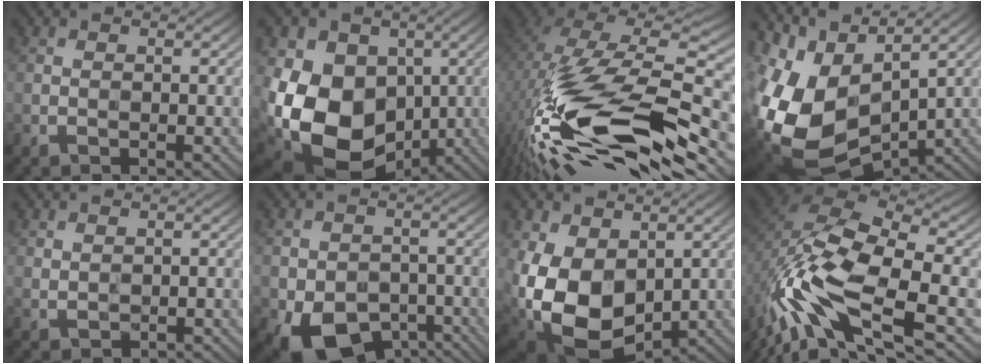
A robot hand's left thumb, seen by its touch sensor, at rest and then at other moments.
{"total": 18.2, "force": [-1.6, 14.1, 11.3], "torque": [-0.229, -0.030, -0.035]}
{"total": 19.0, "force": [-6.5, 8.0, 15.9], "torque": [-0.327, -0.026, -0.112]}
{"total": 15.6, "force": [-0.3, 9.0, 12.7], "torque": [-0.297, -0.029, 0.022]}
{"total": 1.1, "force": [1.0, 0.4, 0.0], "torque": [-0.004, 0.000, 0.026]}
{"total": 9.2, "force": [-4.3, 6.4, 5.1], "torque": [-0.093, -0.030, -0.061]}
{"total": 13.3, "force": [0.4, 9.5, 9.3], "torque": [-0.229, -0.026, 0.013]}
{"total": 15.1, "force": [-6.7, 6.6, 11.8], "torque": [-0.252, -0.018, -0.130]}